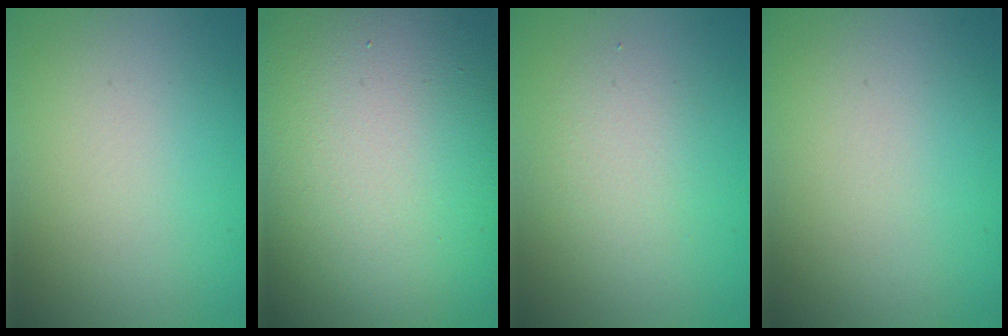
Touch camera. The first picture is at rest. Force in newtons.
{"total": 19.8, "press": 19.7, "slide": 1.2}
{"total": 2.2, "press": 2.2, "slide": 0.1}
{"total": 0.0}